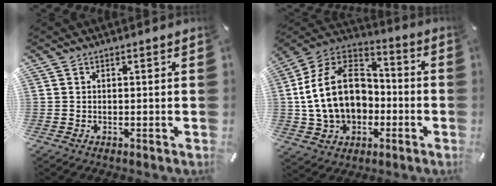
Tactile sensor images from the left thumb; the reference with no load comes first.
{"total": 19.7, "force": [-1.8, 15.0, 12.6], "torque": [-0.266, 0.017, -0.031]}